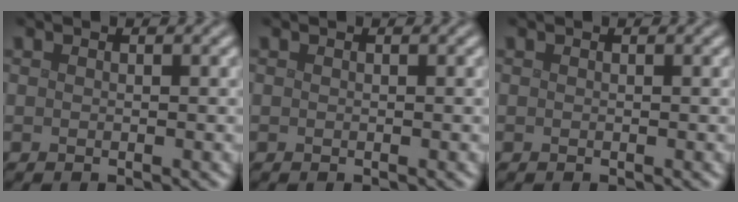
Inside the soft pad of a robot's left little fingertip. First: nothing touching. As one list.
[{"total": 0.0}, {"total": 0.0}]